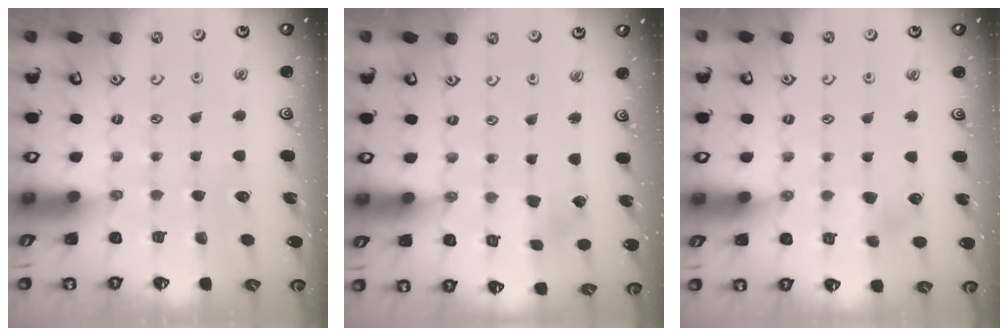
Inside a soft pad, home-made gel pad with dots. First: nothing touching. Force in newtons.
{"total": 1.8, "press": 1.8, "slide": 0.2}
{"total": 3.1, "press": 3.0, "slide": 0.4}